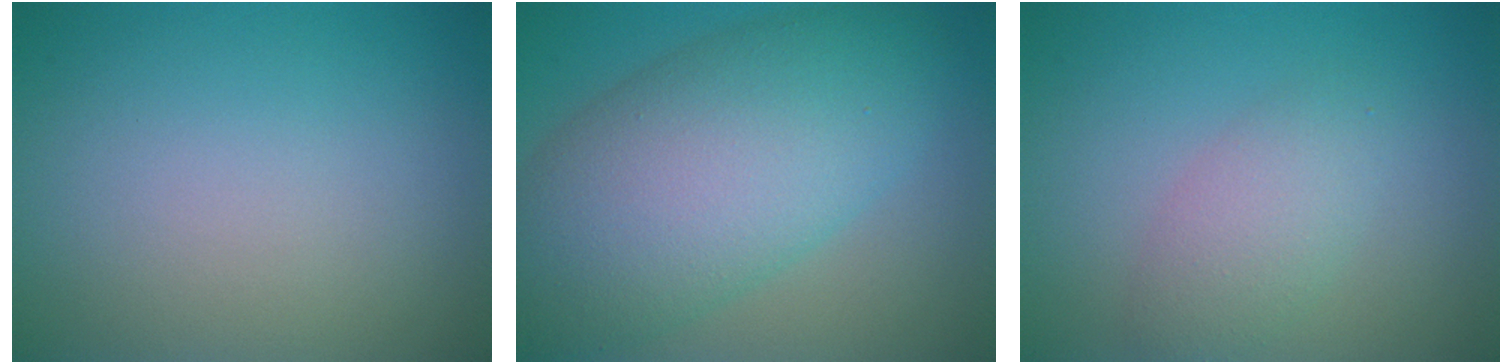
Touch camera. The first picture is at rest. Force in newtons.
{"total": 11.1, "press": 11.0, "slide": 0.3}
{"total": 2.8, "press": 2.8, "slide": 0.1}